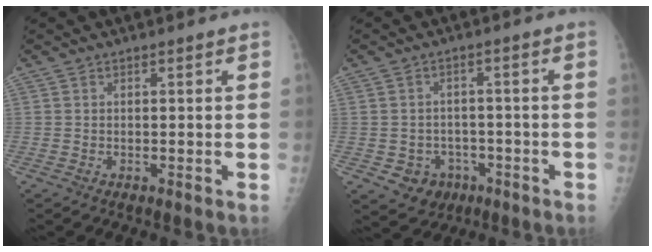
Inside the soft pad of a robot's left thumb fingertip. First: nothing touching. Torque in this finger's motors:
{"motor_torque": [-0.15, 0.00, 0.00, 0.00, 0.00]}